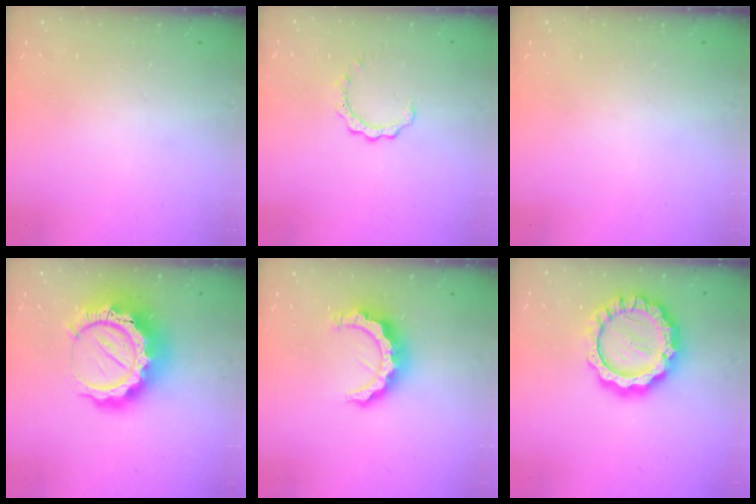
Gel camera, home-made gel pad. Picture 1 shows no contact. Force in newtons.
{"total": 2.4, "press": 2.3, "slide": 0.3}
{"total": 0.0}
{"total": 18.2, "press": 18.1, "slide": 1.7}
{"total": 9.5, "press": 9.4, "slide": 1.0}
{"total": 16.5, "press": 16.5, "slide": 1.6}